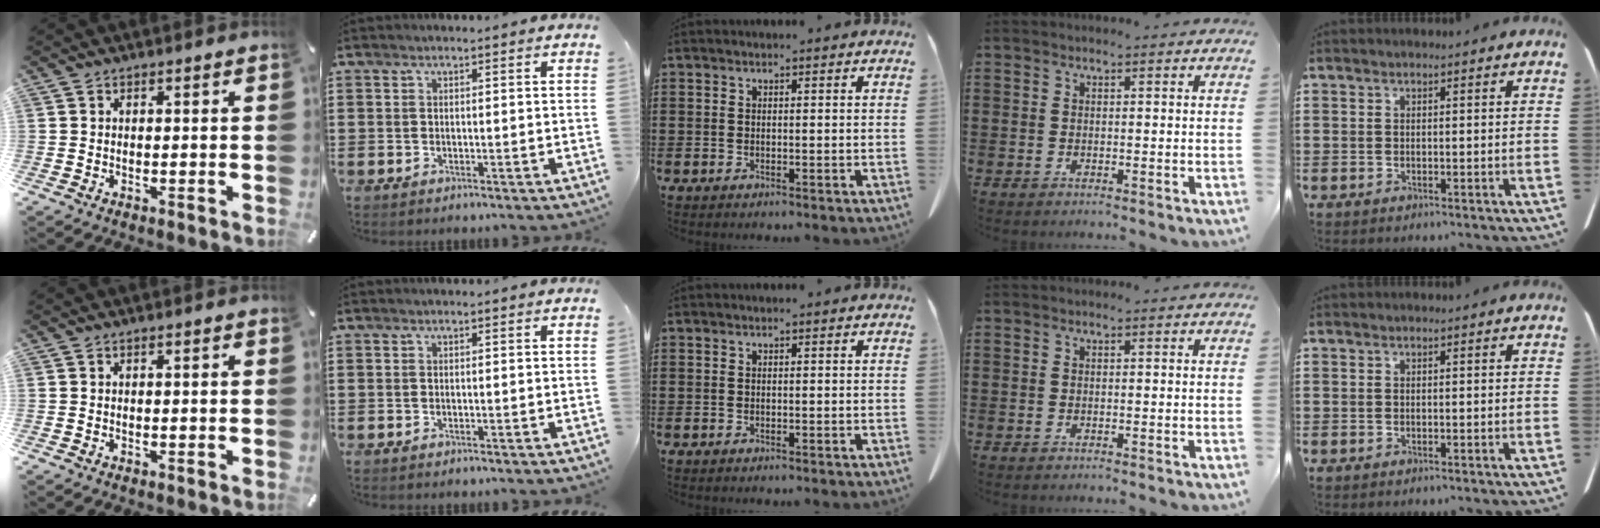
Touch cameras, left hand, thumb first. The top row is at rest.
{}